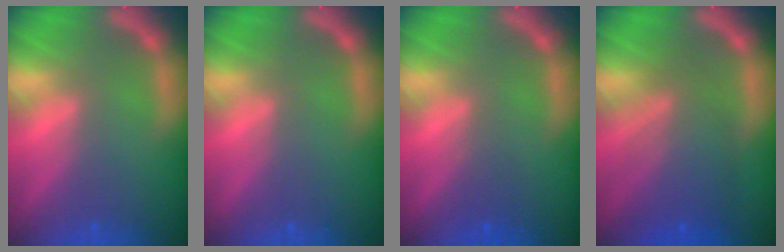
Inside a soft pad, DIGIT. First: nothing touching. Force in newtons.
{"total": 0.0}
{"total": 1.4}
{"total": 7.1}